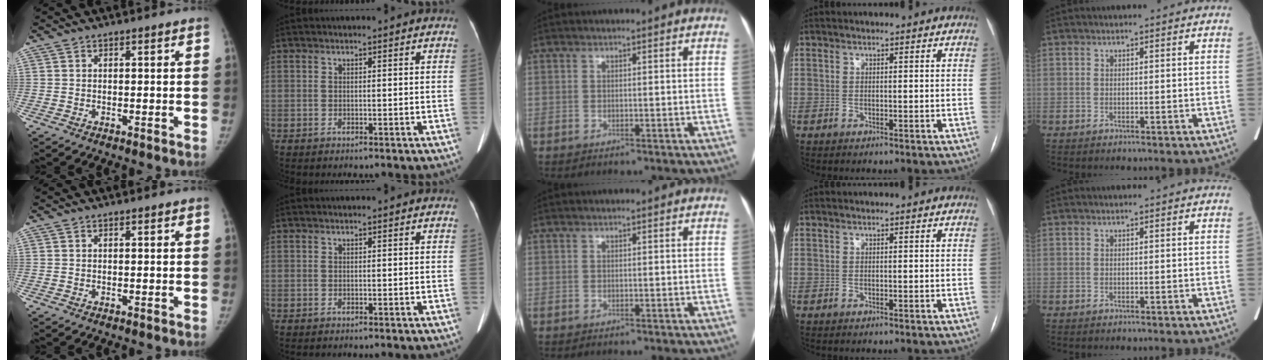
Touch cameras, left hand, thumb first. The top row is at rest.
{}